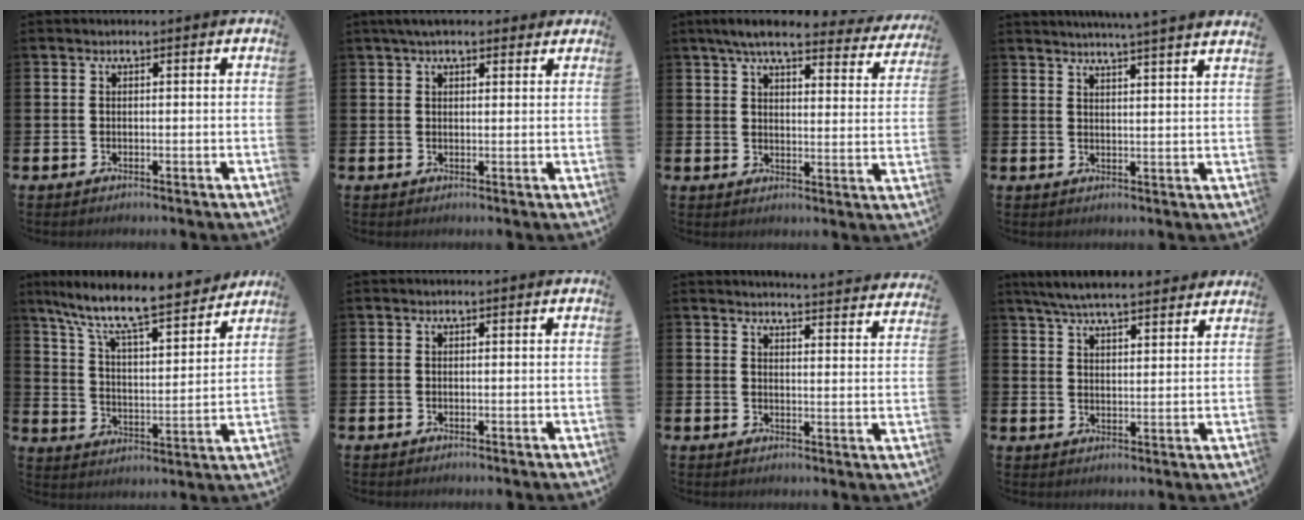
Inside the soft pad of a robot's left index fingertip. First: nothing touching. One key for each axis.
{"total": 3.4, "fx": 2.8, "fy": 1.2, "fz": 1.5, "tx": -0.029, "ty": -0.001, "tz": 0.050}
{"total": 6.7, "fx": 5.9, "fy": 1.1, "fz": 3.0, "tx": -0.065, "ty": -0.029, "tz": 0.099}
{"total": 4.4, "fx": 4.2, "fy": -1.2, "fz": 0.4, "tx": -0.010, "ty": -0.028, "tz": 0.072}
{"total": 10.5, "fx": 9.3, "fy": 1.5, "fz": 4.5, "tx": -0.112, "ty": -0.069, "tz": 0.152}
{"total": 0.0}
{"total": 4.3, "fx": 4.3, "fy": -0.2, "fz": 0.2, "tx": 0.000, "ty": -0.038, "tz": 0.073}
{"total": 6.6, "fx": 6.3, "fy": 0.7, "fz": 1.8, "tx": -0.048, "ty": -0.029, "tz": 0.112}